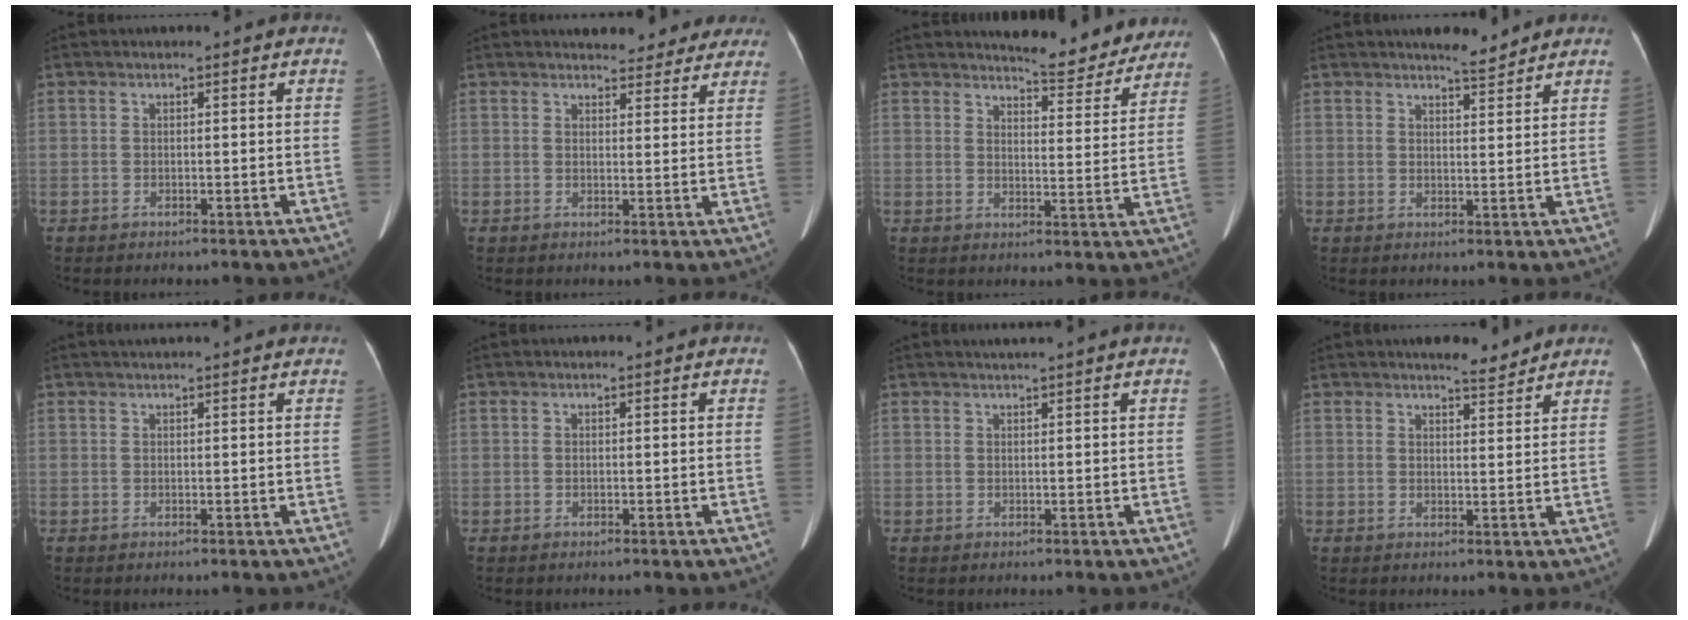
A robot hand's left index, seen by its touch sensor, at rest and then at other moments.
{"total": 7.4, "force": [6.8, 2.7, 1.5], "torque": [0.002, -0.001, 0.066]}
{"total": 10.1, "force": [9.7, 1.9, 2.2], "torque": [-0.020, -0.021, 0.112]}
{"total": 3.2, "force": [3.1, 0.4, 1.0], "torque": [-0.019, -0.003, 0.045]}
{"total": 4.6, "force": [4.2, 0.0, 2.0], "torque": [-0.024, 0.031, 0.052]}
{"total": 0.0}
{"total": 1.4, "force": [1.2, -0.5, 0.5], "torque": [-0.009, 0.004, 0.028]}
{"total": 3.7, "force": [3.4, 0.7, 1.2], "torque": [-0.020, -0.003, 0.046]}